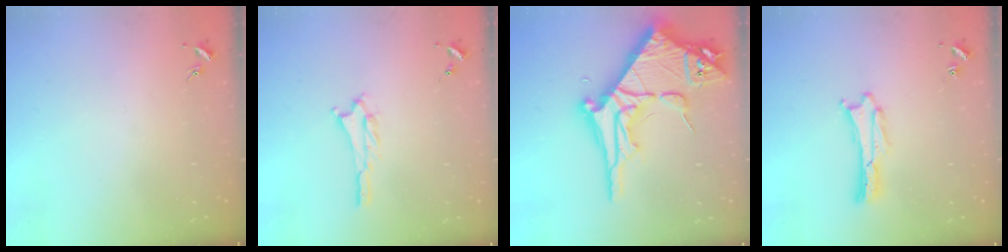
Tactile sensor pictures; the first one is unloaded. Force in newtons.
{"total": 1.2, "press": 1.2, "slide": 0.2}
{"total": 14.6, "press": 14.5, "slide": 1.5}
{"total": 1.1, "press": 1.1, "slide": 0.0}